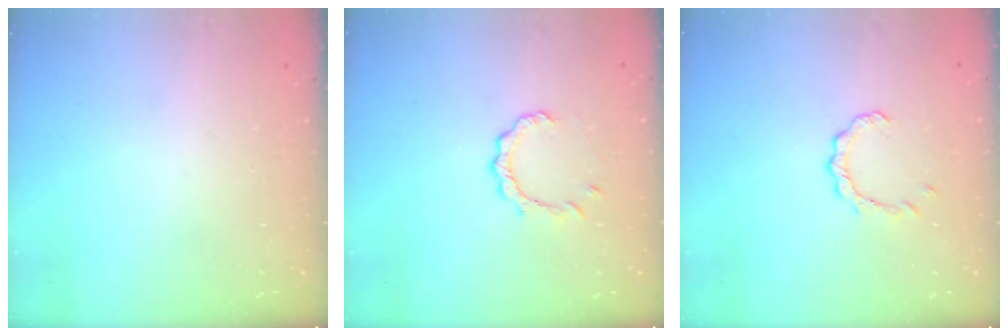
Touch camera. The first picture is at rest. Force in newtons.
{"total": 3.8, "press": 3.8, "slide": 0.2}
{"total": 2.4, "press": 2.4, "slide": 0.3}